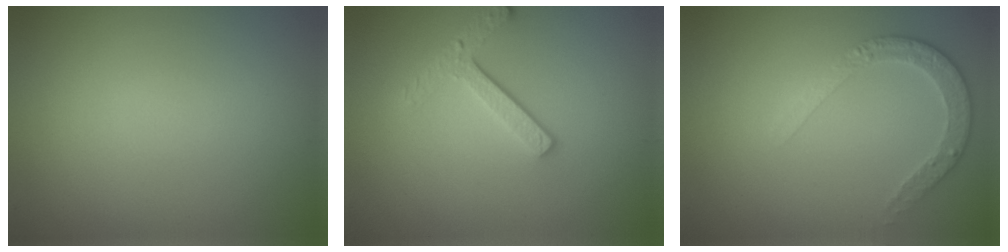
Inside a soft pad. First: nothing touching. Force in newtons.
{"total": 3.2, "press": 2.5, "slide": 2.0}
{"total": 2.6, "press": 2.5, "slide": 0.8}